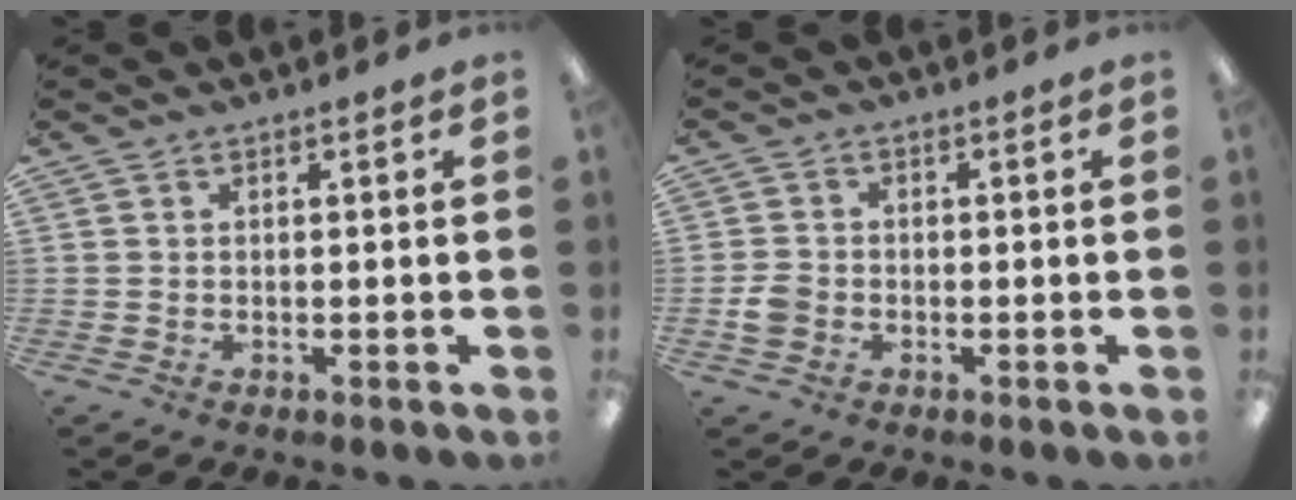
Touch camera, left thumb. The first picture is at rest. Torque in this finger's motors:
{"motor_torque": [-0.52, 0.55, 0.16, -0.11, 0.01]}